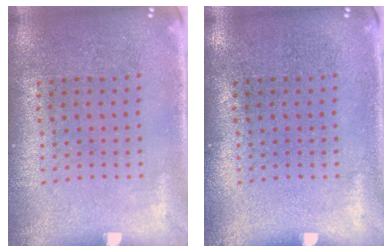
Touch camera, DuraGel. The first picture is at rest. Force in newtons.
{"total": 0.0}